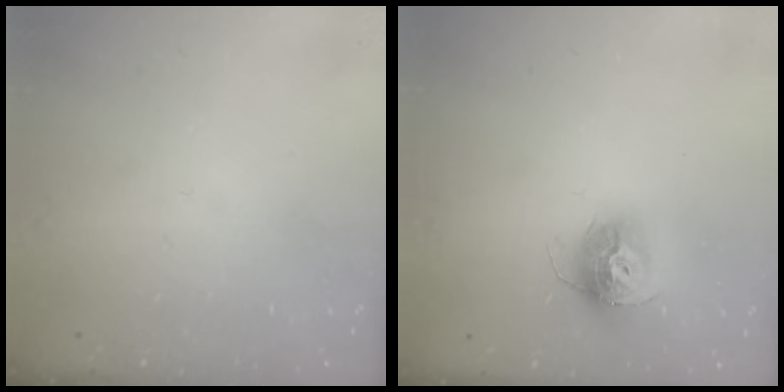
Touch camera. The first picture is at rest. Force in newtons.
{"total": 12.1, "press": 12.0, "slide": 1.0}